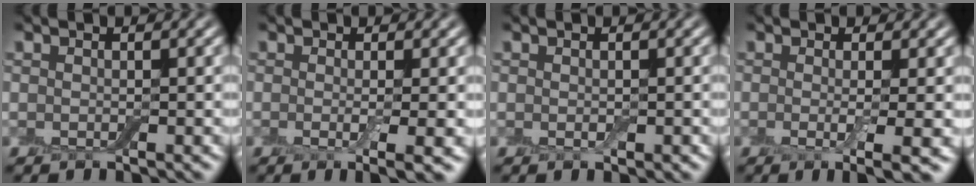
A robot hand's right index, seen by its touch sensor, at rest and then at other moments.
{"total": 3.3, "force": [-0.5, 0.7, 3.2], "torque": [-0.047, -0.009, -0.009]}
{"total": 0.8, "force": [-0.2, 0.5, 0.6], "torque": [-0.011, -0.002, -0.001]}
{"total": 4.0, "force": [-0.6, 0.8, 3.9], "torque": [-0.062, -0.009, -0.009]}